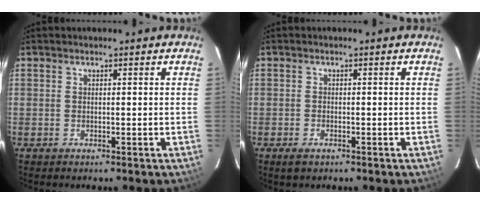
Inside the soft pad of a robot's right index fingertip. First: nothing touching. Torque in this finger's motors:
{"motor_torque": [0.13, -0.11, 0.00, 0.00]}